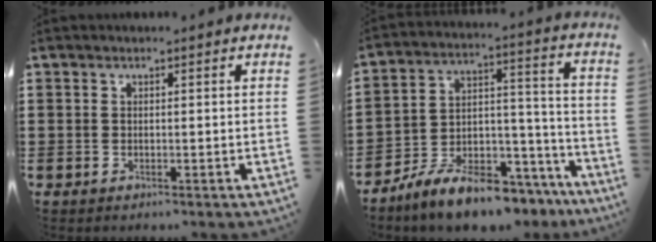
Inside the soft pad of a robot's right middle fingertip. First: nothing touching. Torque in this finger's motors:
{"motor_torque": [2.14, 0.00, 0.57, 0.21]}